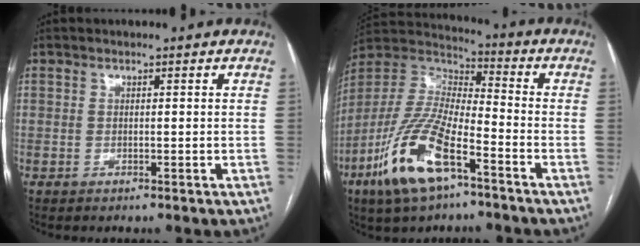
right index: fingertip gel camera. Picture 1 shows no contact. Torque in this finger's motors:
{"motor_torque": [1.90, -0.24, 0.58, 0.21]}